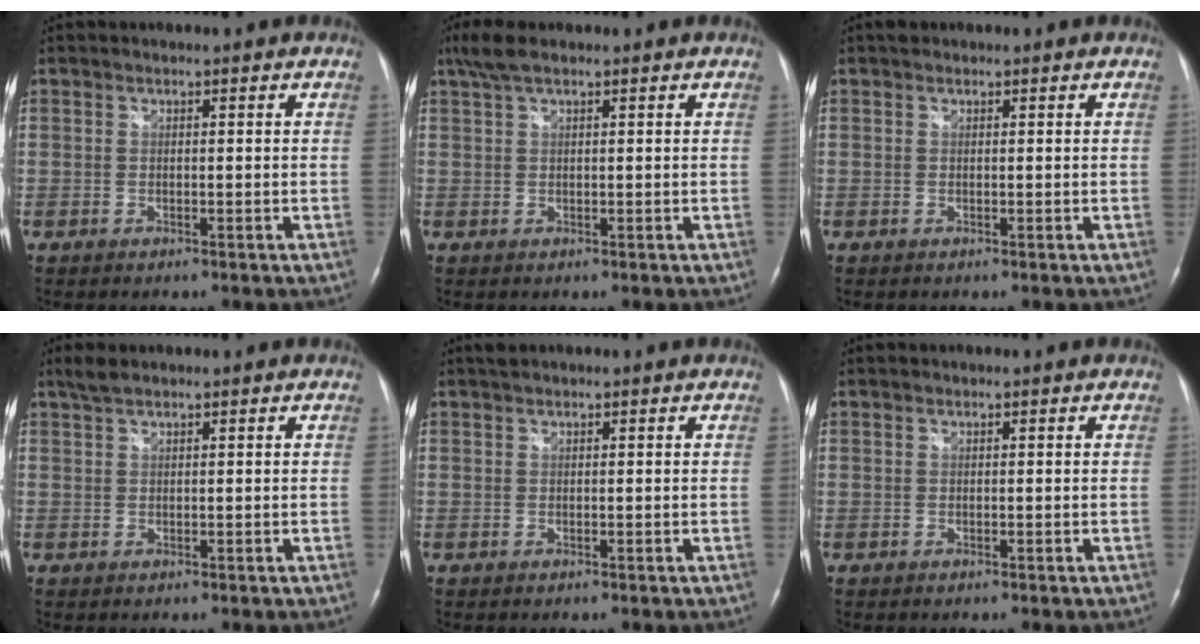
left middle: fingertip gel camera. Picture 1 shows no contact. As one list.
[{"total": 3.6, "force": [2.5, 0.8, 2.4], "torque": [-0.059, 0.021, 0.053]}, {"total": 0.7, "force": [0.5, 0.4, 0.1], "torque": [-0.005, 0.011, 0.007]}, {"total": 1.9, "force": [1.6, 0.3, 0.9], "torque": [-0.026, 0.011, 0.034]}, {"total": 0.7, "force": [0.7, 0.1, 0.3], "torque": [-0.010, 0.012, 0.016]}, {"total": 0.0}]